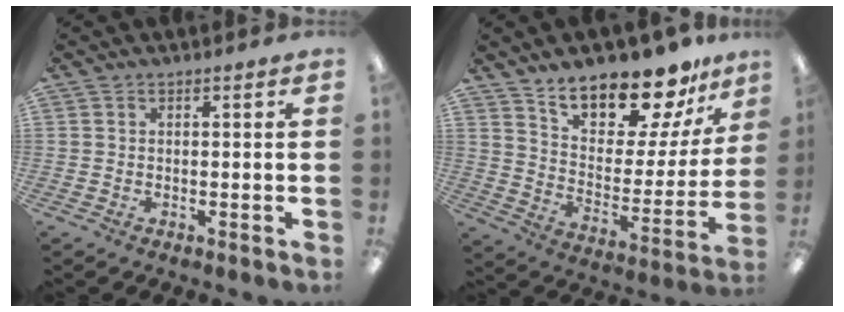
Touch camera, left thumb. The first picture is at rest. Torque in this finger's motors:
{"motor_torque": [0.60, 0.70, 1.49, -1.28, 0.07]}